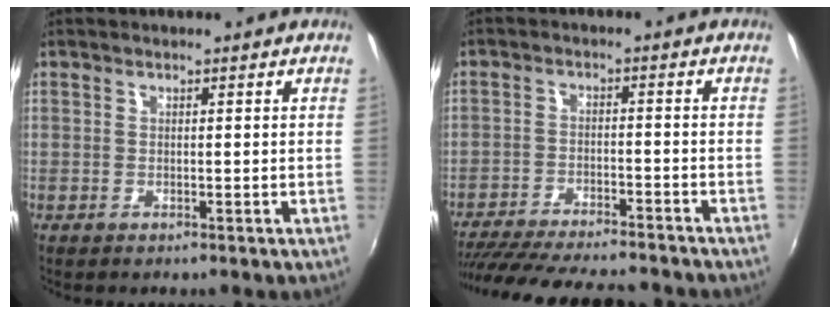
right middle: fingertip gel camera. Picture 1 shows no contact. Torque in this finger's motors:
{"motor_torque": [1.02, -1.11, 0.55, 0.07]}